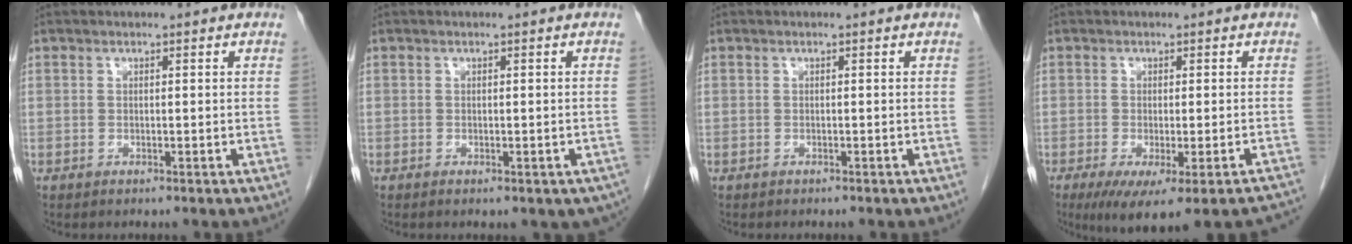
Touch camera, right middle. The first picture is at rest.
{"total": 4.7, "force": [-3.3, 2.3, 2.5], "torque": [-0.018, -0.001, -0.038]}
{"total": 0.7, "force": [-0.6, 0.3, 0.3], "torque": [-0.013, 0.000, -0.006]}
{"total": 15.2, "force": [-12.2, 2.6, 8.6], "torque": [-0.071, -0.014, -0.148]}